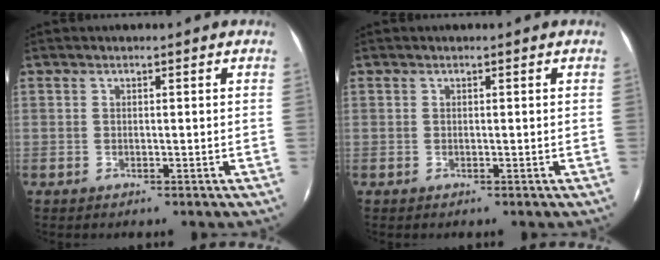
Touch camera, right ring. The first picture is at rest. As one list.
[{"total": 0.0}]